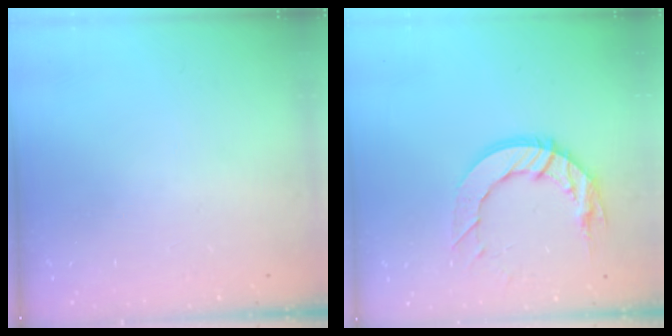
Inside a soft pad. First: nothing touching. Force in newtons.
{"total": 12.1, "press": 12.1, "slide": 0.8}